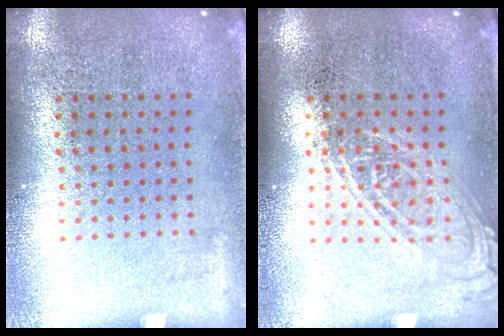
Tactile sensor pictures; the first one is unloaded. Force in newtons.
{"total": 1.1, "press": 1.1, "slide": 0.1}